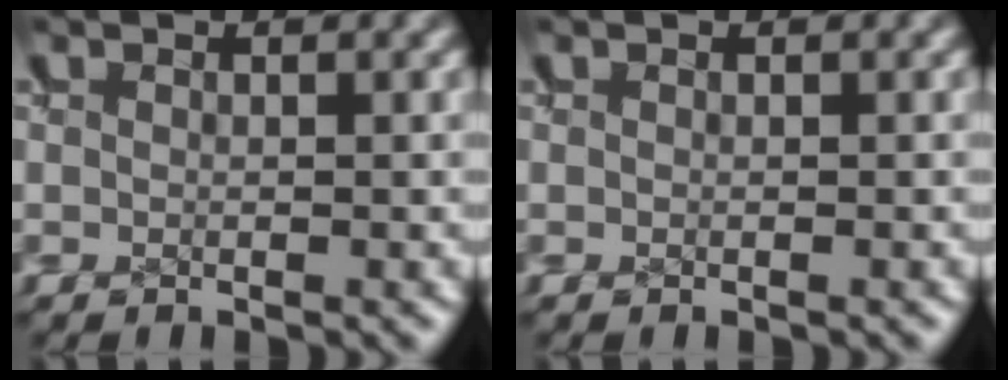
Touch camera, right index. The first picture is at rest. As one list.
[{"total": 0.0}]